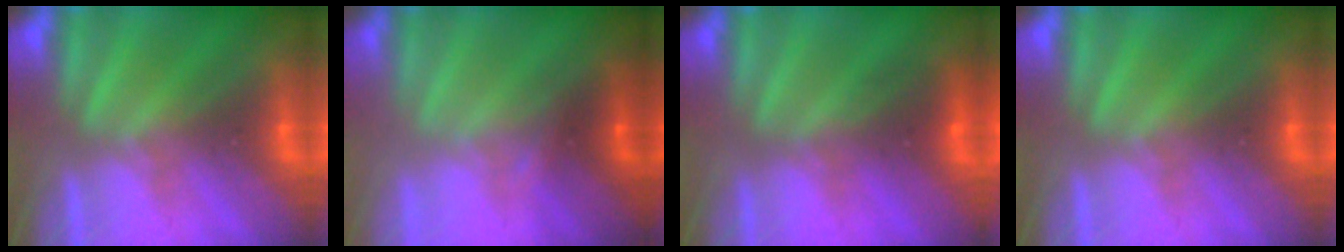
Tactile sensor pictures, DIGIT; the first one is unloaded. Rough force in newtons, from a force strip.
{"total": 1.6}
{"total": 2.4}
{"total": 0.0}